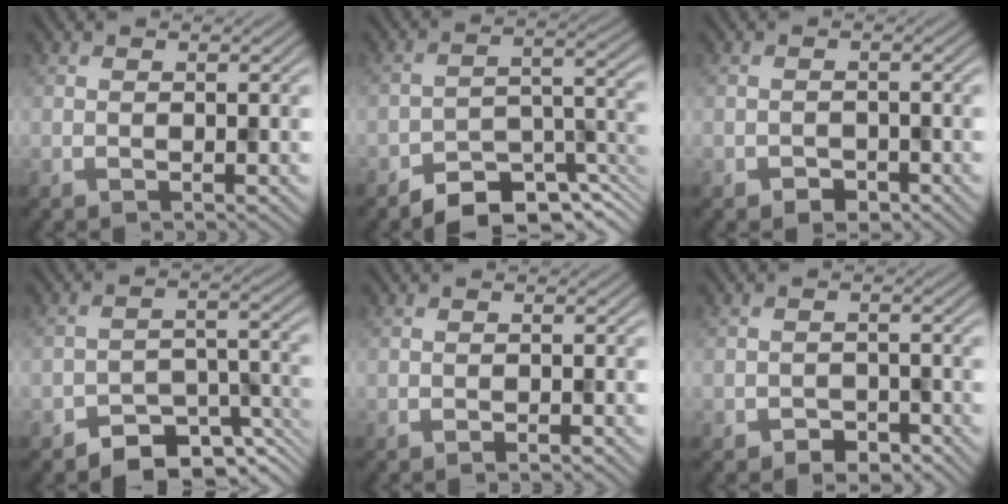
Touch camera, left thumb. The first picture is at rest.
{"total": 8.5, "force": [-6.9, 3.1, 3.9], "torque": [-0.045, 0.001, -0.125]}
{"total": 1.9, "force": [-1.3, 1.2, 0.7], "torque": [-0.012, -0.001, -0.023]}
{"total": 6.9, "force": [-5.3, 3.0, 3.2], "torque": [-0.037, -0.003, -0.097]}
{"total": 0.7, "force": [-0.6, 0.0, 0.4], "torque": [-0.006, 0.001, -0.012]}
{"total": 2.4, "force": [-1.8, 1.3, 0.8], "torque": [-0.012, 0.002, -0.036]}